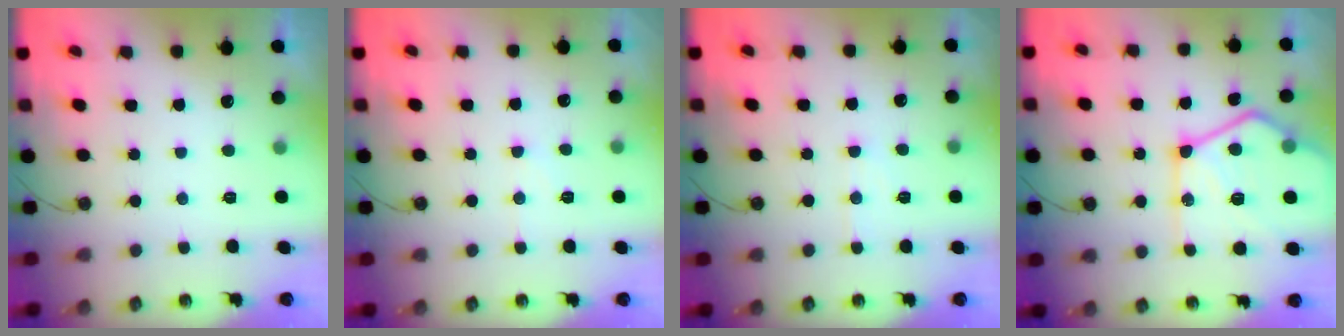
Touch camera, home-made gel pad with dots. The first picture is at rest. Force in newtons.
{"total": 5.6, "press": 5.6, "slide": 0.8}
{"total": 5.0, "press": 5.0, "slide": 0.5}
{"total": 23.3, "press": 23.1, "slide": 2.7}